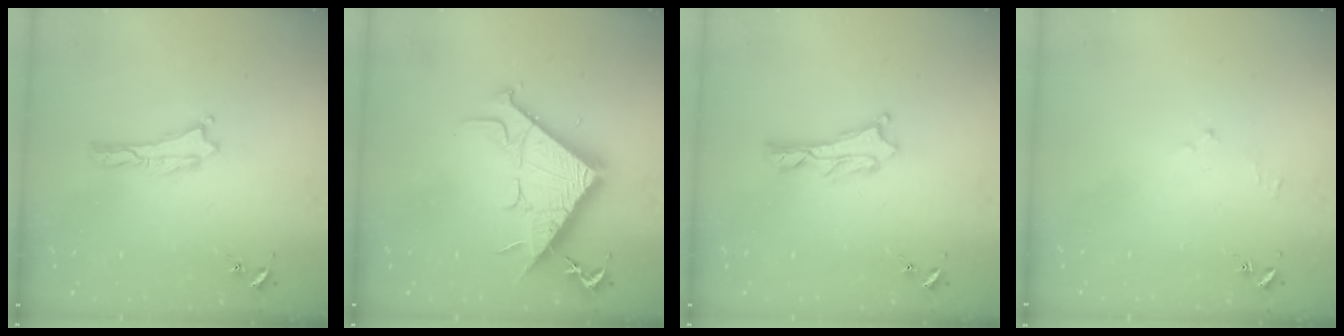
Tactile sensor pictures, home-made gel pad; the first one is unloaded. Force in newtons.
{"total": 12.4, "press": 12.4, "slide": 0.2}
{"total": 1.1, "press": 1.0, "slide": 0.2}
{"total": 1.6, "press": 1.5, "slide": 0.3}